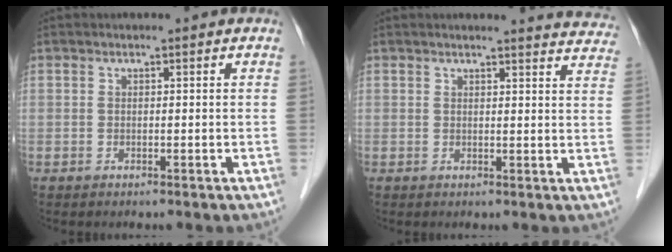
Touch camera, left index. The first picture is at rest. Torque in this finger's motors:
{"motor_torque": [0.35, -0.66, 0.04, -0.01]}